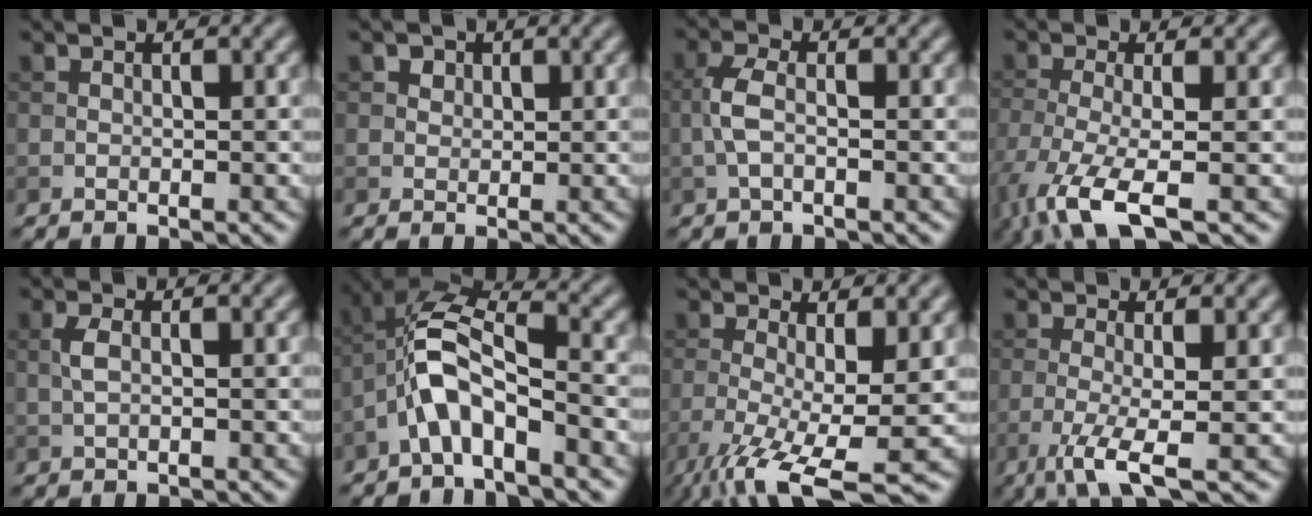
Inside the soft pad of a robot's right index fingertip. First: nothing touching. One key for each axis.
{"total": 1.9, "fx": 1.1, "fy": 1.3, "fz": 0.7, "tx": -0.013, "ty": -0.004, "tz": 0.018}
{"total": 2.6, "fx": -0.6, "fy": 1.0, "fz": 2.4, "tx": -0.056, "ty": 0.005, "tz": -0.018}
{"total": 7.5, "fx": -4.3, "fy": 2.0, "fz": 5.8, "tx": -0.132, "ty": -0.017, "tz": -0.089}
{"total": 1.5, "fx": 0.1, "fy": 0.6, "fz": 1.4, "tx": -0.033, "ty": 0.003, "tz": 0.001}
{"total": 6.2, "fx": -2.9, "fy": 2.3, "fz": 4.9, "tx": -0.102, "ty": 0.017, "tz": -0.064}
{"total": 9.5, "fx": -3.8, "fy": 2.4, "fz": 8.3, "tx": -0.152, "ty": -0.023, "tz": -0.064}
{"total": 4.8, "fx": -1.8, "fy": 0.9, "fz": 4.3, "tx": -0.084, "ty": -0.009, "tz": -0.040}